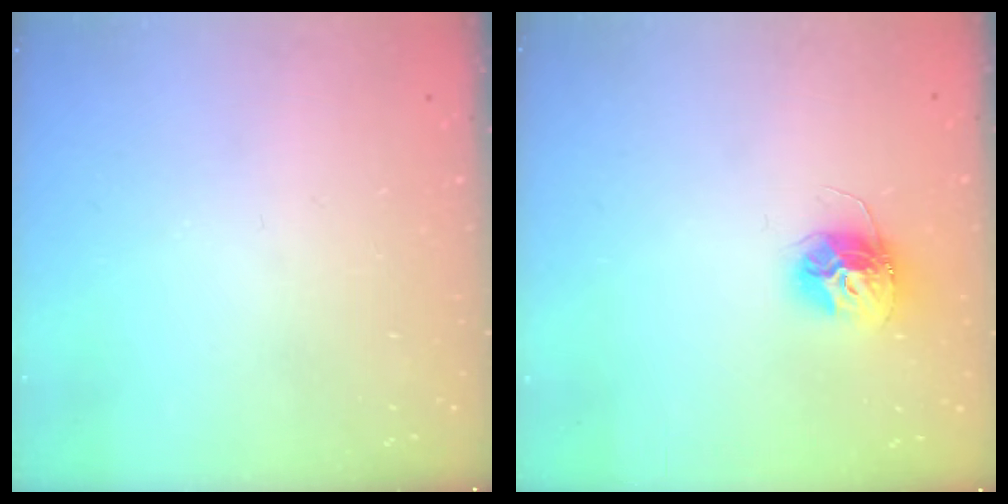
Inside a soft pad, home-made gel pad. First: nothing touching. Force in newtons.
{"total": 12.4, "press": 12.4, "slide": 1.0}